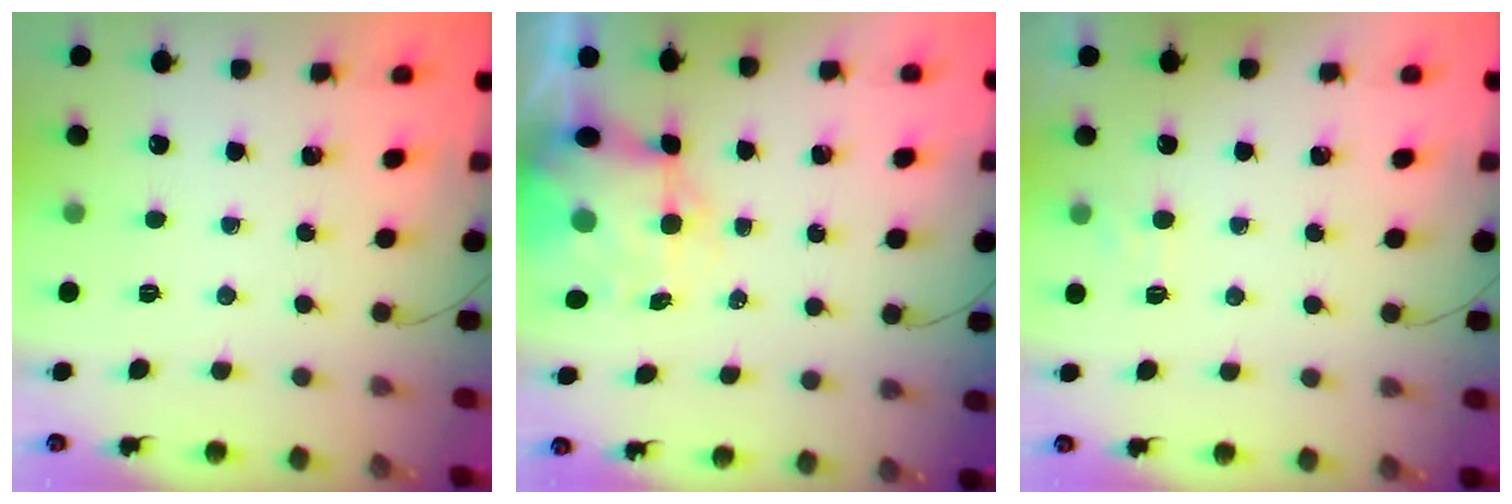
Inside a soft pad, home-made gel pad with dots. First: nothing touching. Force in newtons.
{"total": 8.4, "press": 8.0, "slide": 2.5}
{"total": 4.8, "press": 4.6, "slide": 1.3}